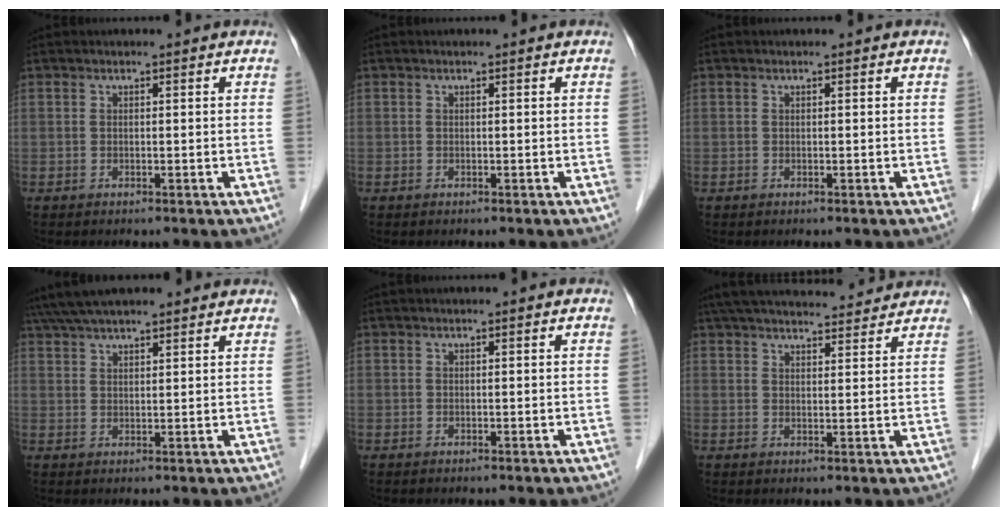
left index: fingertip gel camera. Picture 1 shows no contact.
{"total": 0.0}
{"total": 0.0}
{"total": 12.5, "force": [10.9, 2.3, 5.7], "torque": [-0.100, 0.051, 0.168]}
{"total": 0.0}
{"total": 18.9, "force": [17.3, 3.4, 6.7], "torque": [-0.111, 0.047, 0.244]}